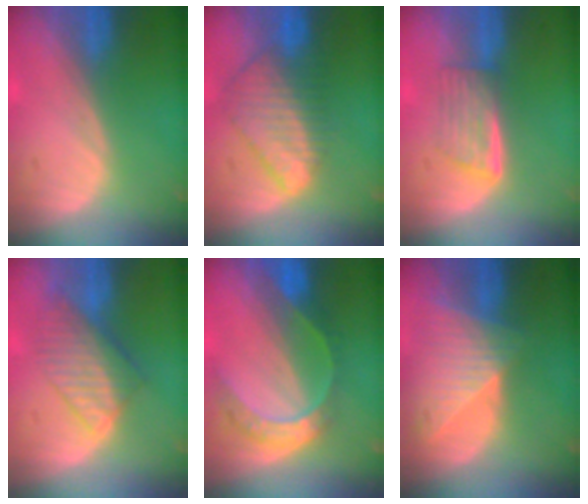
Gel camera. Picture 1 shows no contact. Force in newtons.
{"total": 8.9, "press": 7.6, "slide": 4.5}
{"total": 5.8, "press": 4.9, "slide": 3.0}
{"total": 8.1, "press": 7.1, "slide": 4.0}
{"total": 7.7, "press": 6.4, "slide": 4.4}
{"total": 9.0, "press": 8.0, "slide": 4.0}